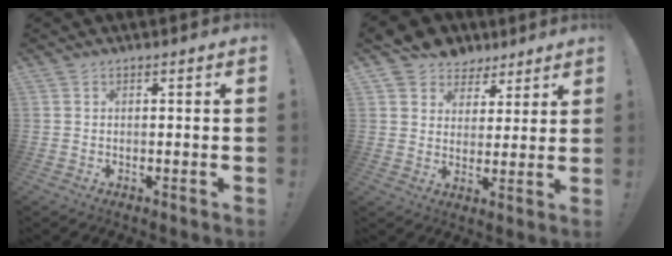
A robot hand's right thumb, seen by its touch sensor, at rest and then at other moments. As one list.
[{"total": 7.3, "force": [4.5, 5.6, 0.9], "torque": [-0.014, -0.033, 0.093]}]